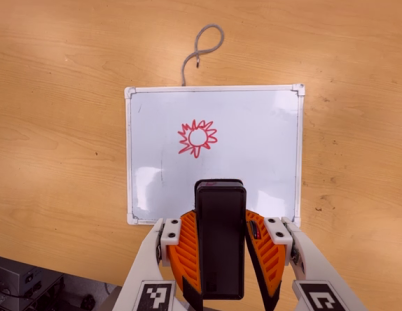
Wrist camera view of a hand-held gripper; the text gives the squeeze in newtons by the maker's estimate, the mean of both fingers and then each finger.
{"total": 6.7, "left": 5.4, "right": 7.9}